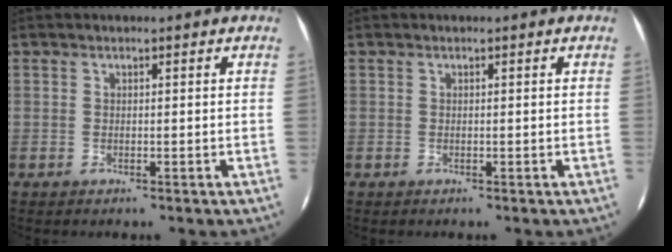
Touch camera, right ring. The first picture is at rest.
{"total": 0.0}